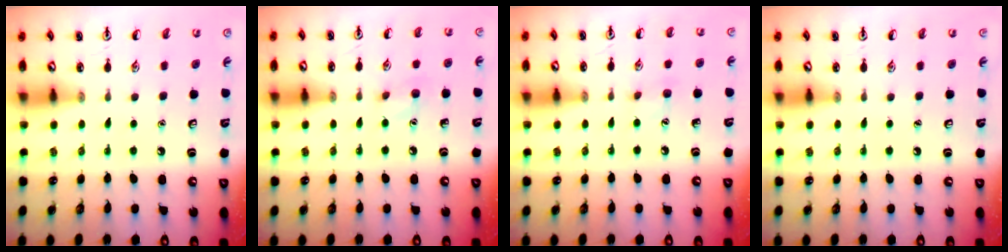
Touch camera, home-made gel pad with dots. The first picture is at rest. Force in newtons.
{"total": 6.6, "press": 6.4, "slide": 1.8}
{"total": 5.1, "press": 4.8, "slide": 1.5}
{"total": 0.0}